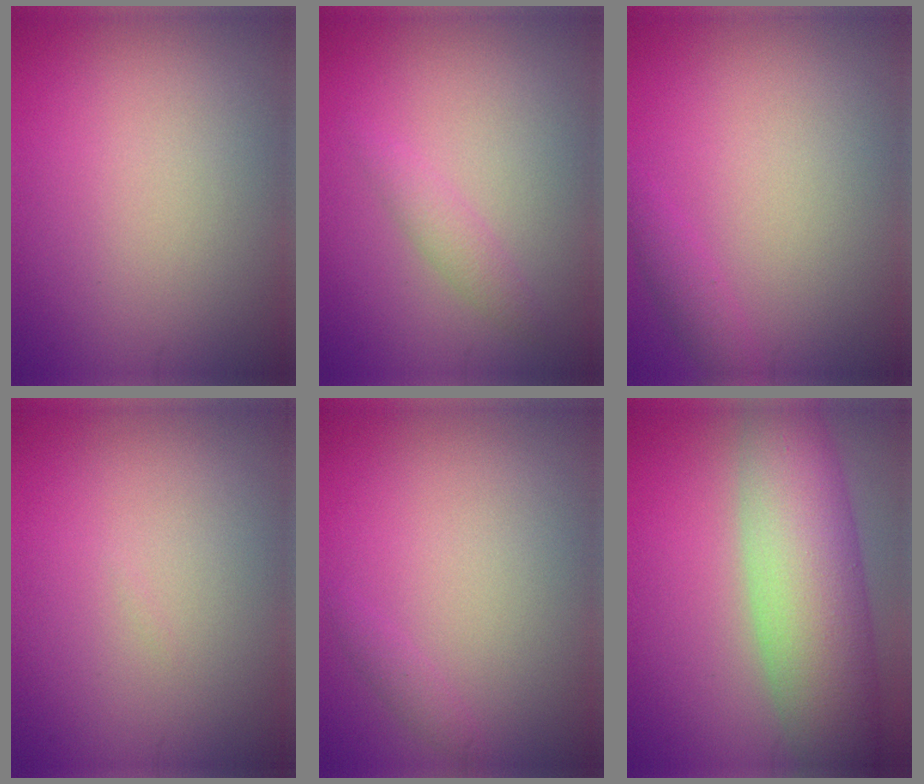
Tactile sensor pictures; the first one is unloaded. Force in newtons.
{"total": 1.5, "press": 1.5, "slide": 0.1}
{"total": 1.3, "press": 1.3, "slide": 0.1}
{"total": 0.0}
{"total": 0.8, "press": 0.8, "slide": 0.0}
{"total": 9.4, "press": 9.4, "slide": 0.3}